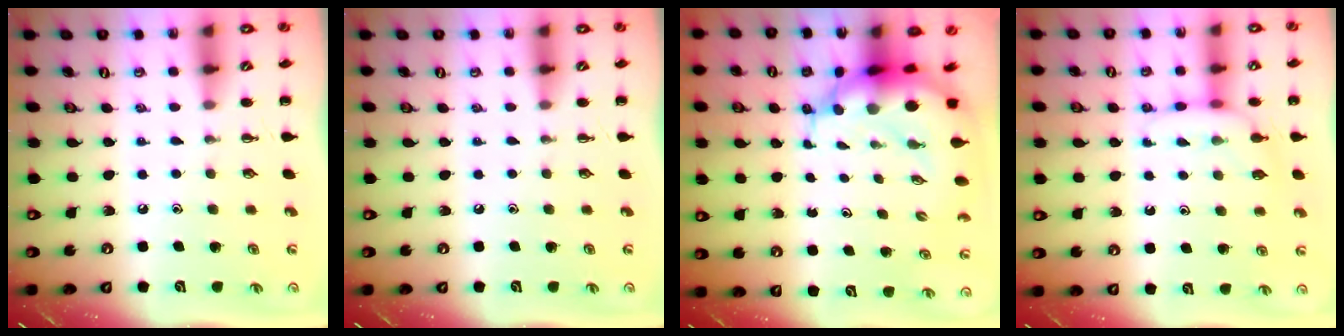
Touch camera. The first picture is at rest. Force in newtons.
{"total": 0.0}
{"total": 8.6, "press": 8.3, "slide": 2.3}
{"total": 7.8, "press": 7.7, "slide": 1.2}